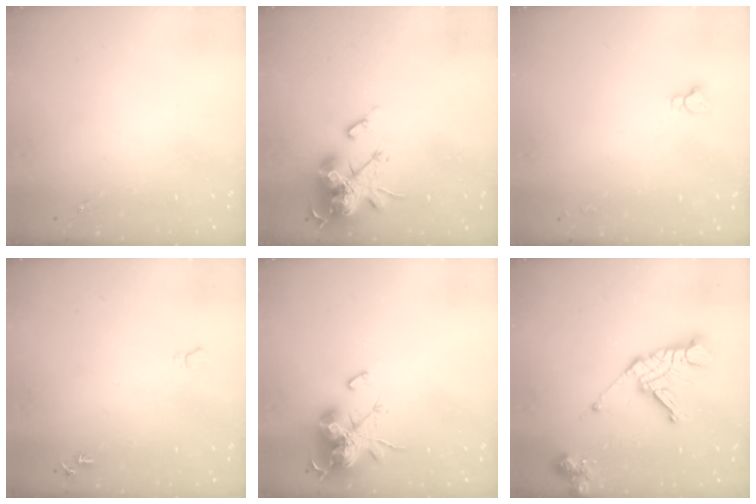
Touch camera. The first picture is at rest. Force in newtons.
{"total": 19.6, "press": 19.6, "slide": 0.1}
{"total": 2.9, "press": 2.9, "slide": 0.2}
{"total": 5.8, "press": 5.8, "slide": 0.7}
{"total": 16.7, "press": 16.7, "slide": 0.1}
{"total": 16.3, "press": 16.2, "slide": 1.8}